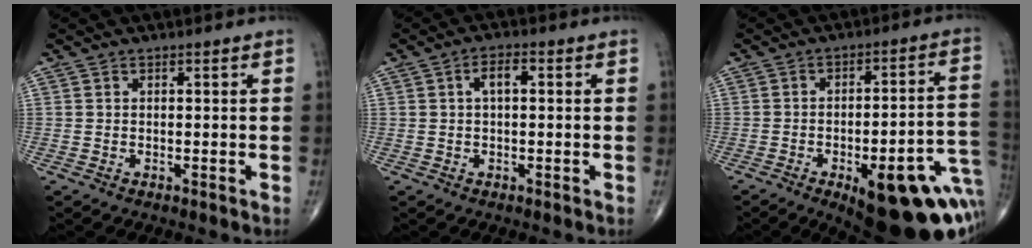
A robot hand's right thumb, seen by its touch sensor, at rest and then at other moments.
{"total": 3.1, "force": [0.6, 1.4, 2.7], "torque": [-0.048, 0.010, 0.007]}
{"total": 25.8, "force": [-9.7, 8.7, 22.3], "torque": [-0.210, 0.034, -0.111]}